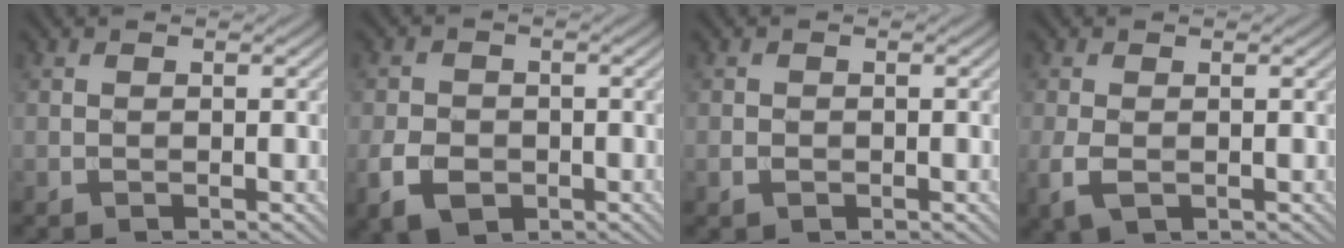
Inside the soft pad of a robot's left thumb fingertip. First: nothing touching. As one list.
[{"total": 4.7, "force": [-1.9, 3.4, 2.6], "torque": [-0.062, -0.011, -0.041]}, {"total": 0.9, "force": [-0.4, 0.7, 0.4], "torque": [-0.008, -0.003, -0.008]}, {"total": 2.8, "force": [-0.6, 1.5, 2.3], "torque": [-0.067, -0.008, -0.012]}]